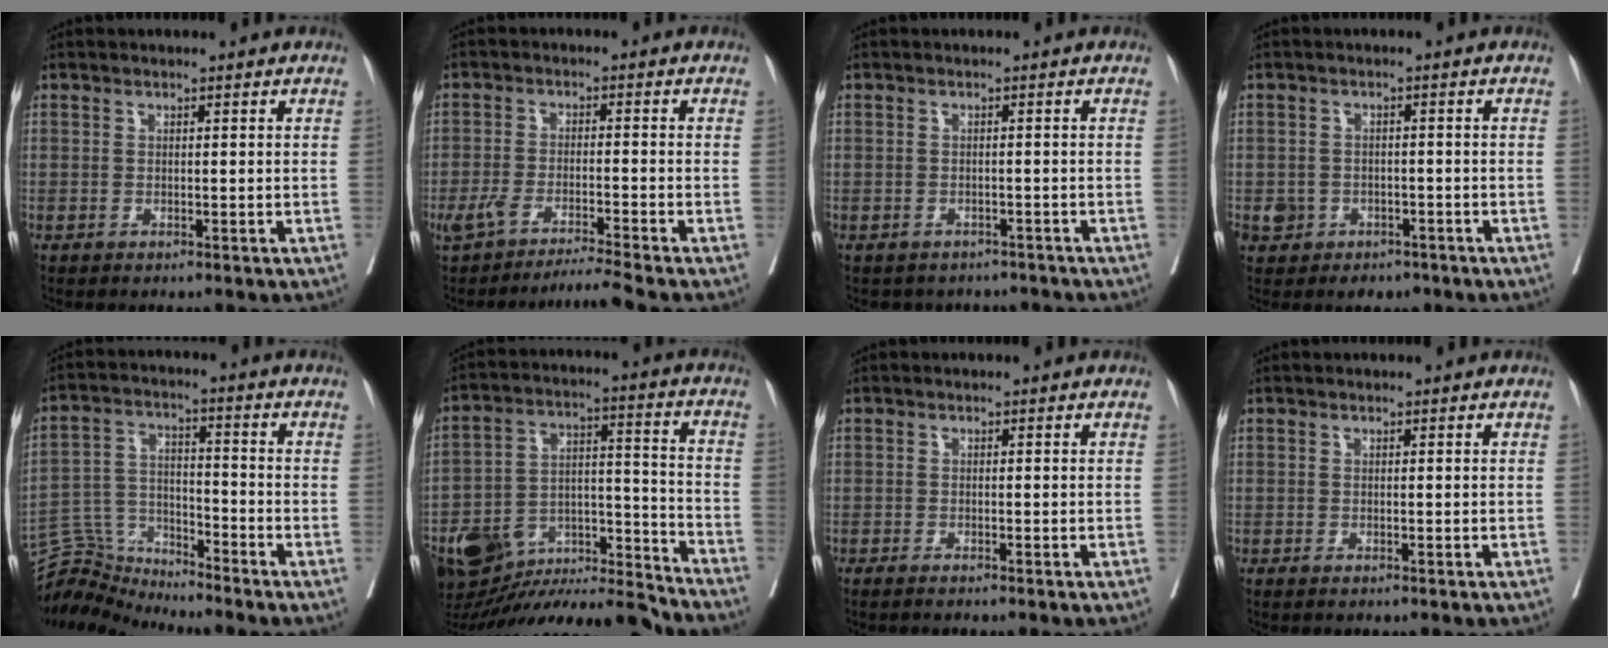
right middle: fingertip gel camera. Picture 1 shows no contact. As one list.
[{"total": 5.8, "force": [-5.0, -1.3, 2.7], "torque": [-0.053, -0.009, -0.088]}, {"total": 5.1, "force": [-4.6, 2.2, 0.1], "torque": [0.006, 0.011, -0.050]}, {"total": 4.6, "force": [-2.2, 3.9, 1.1], "torque": [-0.015, 0.012, -0.023]}, {"total": 6.9, "force": [-6.7, -0.3, -1.8], "torque": [0.021, 0.024, -0.125]}, {"total": 20.0, "force": [-17.4, 4.9, 8.5], "torque": [-0.159, 0.036, -0.287]}, {"total": 1.7, "force": [-1.5, -0.3, 0.8], "torque": [-0.010, 0.002, -0.019]}, {"total": 0.0}]